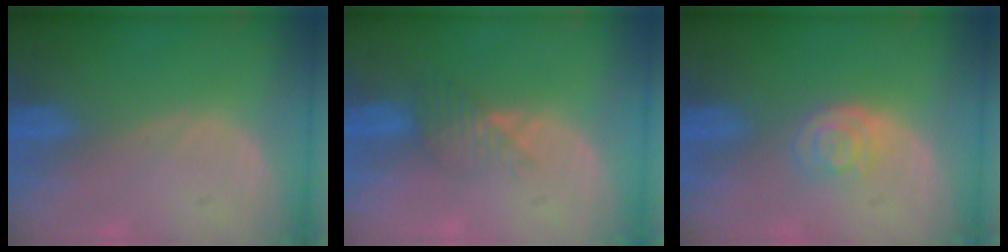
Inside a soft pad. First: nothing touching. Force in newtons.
{"total": 3.5, "press": 3.1, "slide": 1.7}
{"total": 3.3, "press": 3.2, "slide": 0.6}